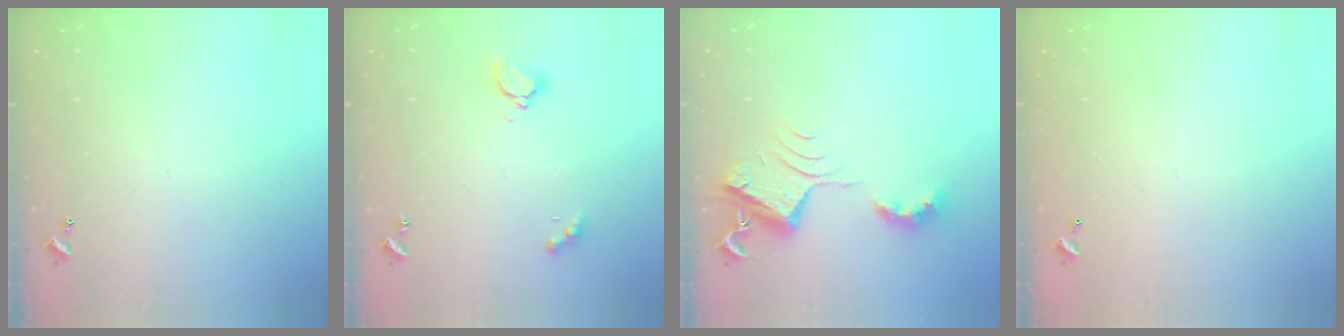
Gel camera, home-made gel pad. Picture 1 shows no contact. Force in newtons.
{"total": 3.2, "press": 3.2, "slide": 0.4}
{"total": 7.2, "press": 7.1, "slide": 0.9}
{"total": 2.8, "press": 2.8, "slide": 0.1}